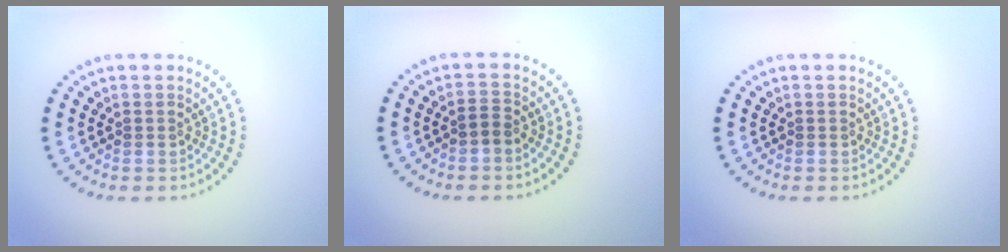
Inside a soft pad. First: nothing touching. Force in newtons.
{"total": 1.2, "press": 0.9, "slide": 0.8}
{"total": 0.0}